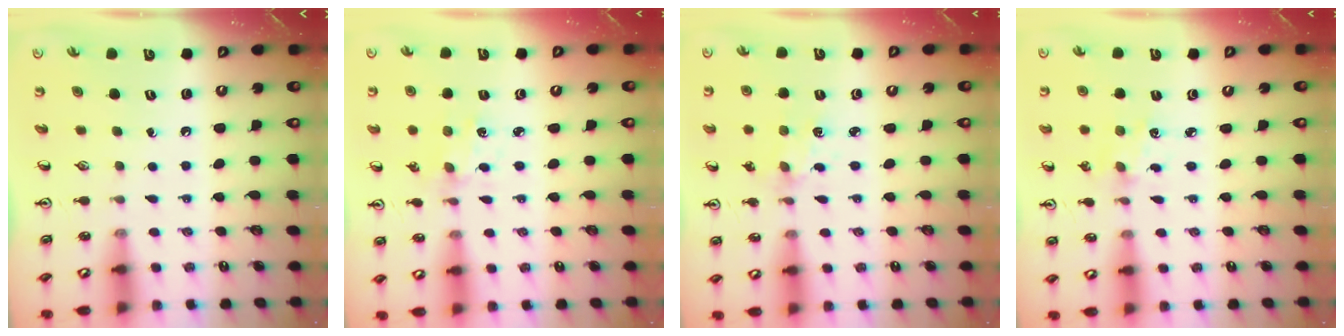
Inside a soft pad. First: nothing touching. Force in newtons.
{"total": 0.8, "press": 0.7, "slide": 0.2}
{"total": 2.0, "press": 2.0, "slide": 0.4}
{"total": 1.8, "press": 1.7, "slide": 0.3}